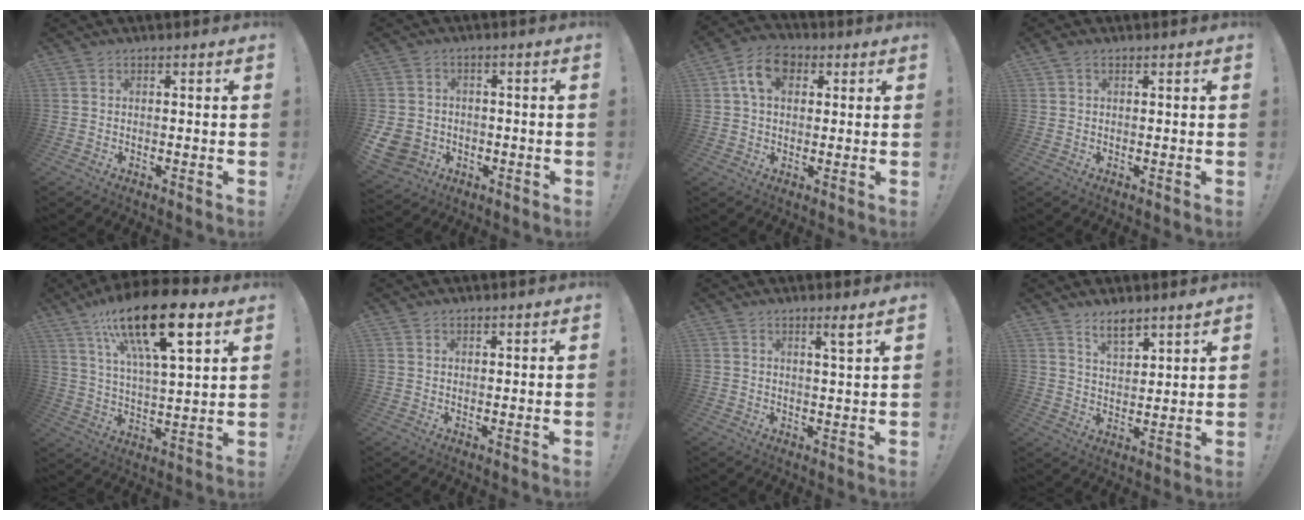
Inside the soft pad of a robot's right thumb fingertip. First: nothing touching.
{"total": 7.5, "force": [-2.7, 6.6, 2.5], "torque": [-0.061, 0.013, -0.046]}
{"total": 9.5, "force": [3.1, 6.7, 6.0], "torque": [-0.104, 0.016, 0.060]}
{"total": 1.2, "force": [0.4, 0.5, 1.0], "torque": [-0.029, 0.007, 0.009]}
{"total": 21.4, "force": [11.8, 6.5, 16.6], "torque": [-0.286, -0.052, 0.188]}
{"total": 1.1, "force": [1.0, 0.5, 0.3], "torque": [-0.005, -0.001, 0.019]}
{"total": 3.7, "force": [2.4, -0.7, 2.8], "torque": [-0.043, -0.018, 0.034]}
{"total": 6.6, "force": [5.6, 1.9, 2.9], "torque": [-0.048, -0.038, 0.101]}